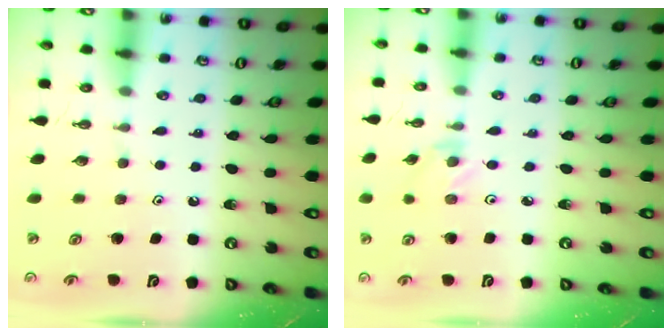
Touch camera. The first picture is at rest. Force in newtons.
{"total": 0.9, "press": 0.9, "slide": 0.2}